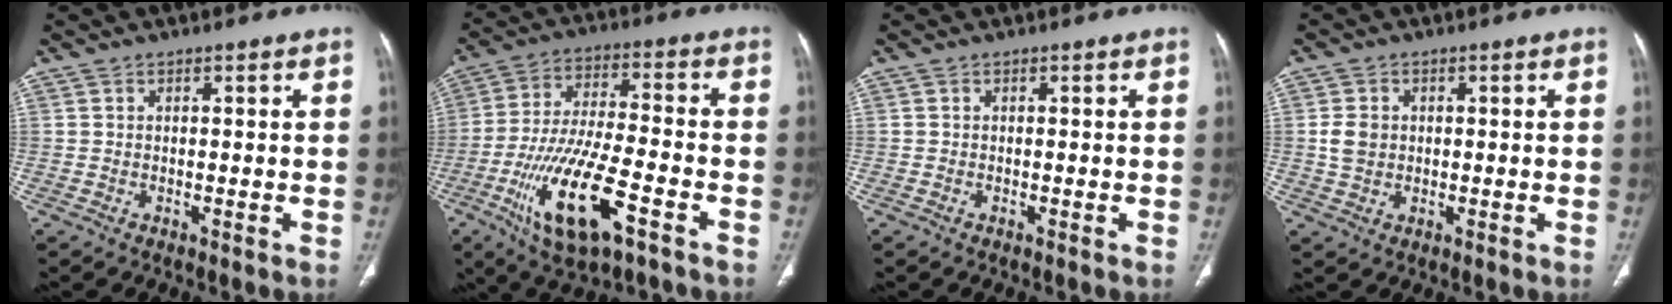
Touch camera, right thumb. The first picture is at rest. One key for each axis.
{"total": 17.4, "fx": -7.7, "fy": 5.5, "fz": 14.6, "tx": -0.287, "ty": 0.024, "tz": -0.132}
{"total": 0.0}
{"total": 3.7, "fx": 0.3, "fy": 3.1, "fz": 2.1, "tx": -0.033, "ty": 0.004, "tz": 0.008}